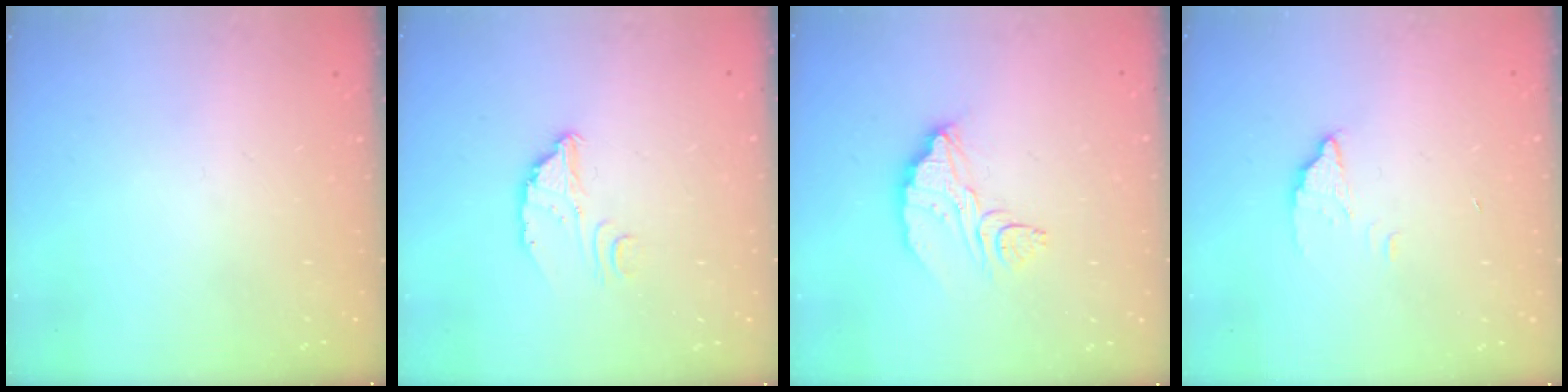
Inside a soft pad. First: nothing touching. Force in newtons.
{"total": 2.9, "press": 2.9, "slide": 0.2}
{"total": 10.1, "press": 10.1, "slide": 0.7}
{"total": 2.6, "press": 2.6, "slide": 0.2}